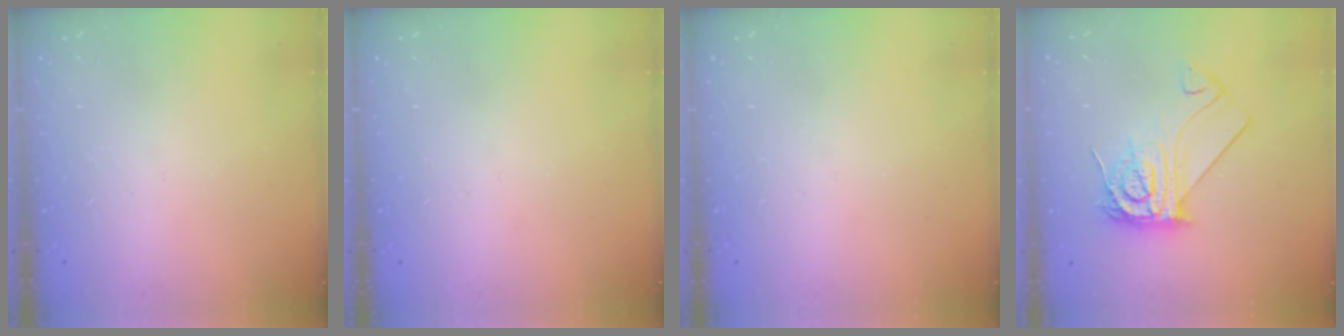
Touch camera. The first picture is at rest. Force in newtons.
{"total": 0.0}
{"total": 0.0}
{"total": 13.7, "press": 13.6, "slide": 1.2}